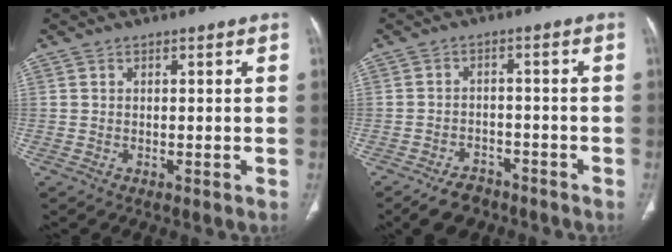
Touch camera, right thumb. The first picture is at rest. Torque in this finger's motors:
{"motor_torque": [0.59, 1.06, -0.16, -0.24, 0.03]}